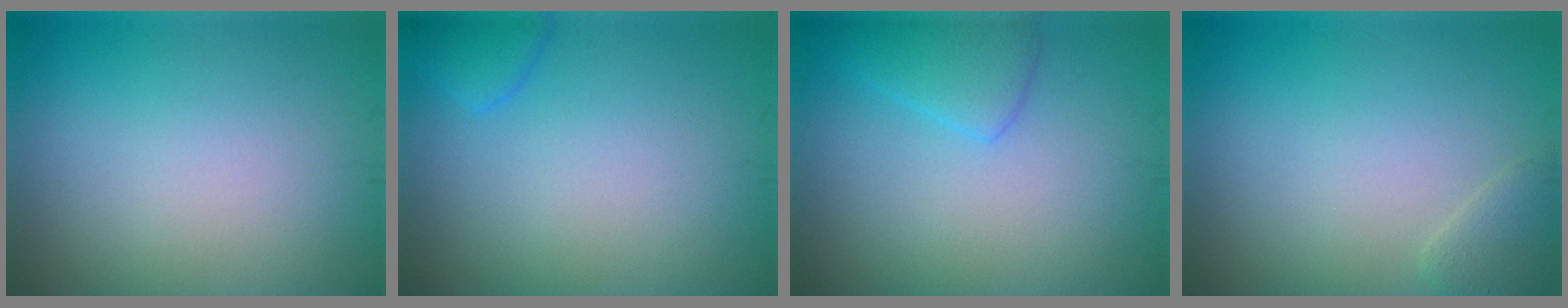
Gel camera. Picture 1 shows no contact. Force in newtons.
{"total": 1.6, "press": 1.6, "slide": 0.1}
{"total": 2.5, "press": 2.5, "slide": 0.0}
{"total": 1.3, "press": 1.3, "slide": 0.2}